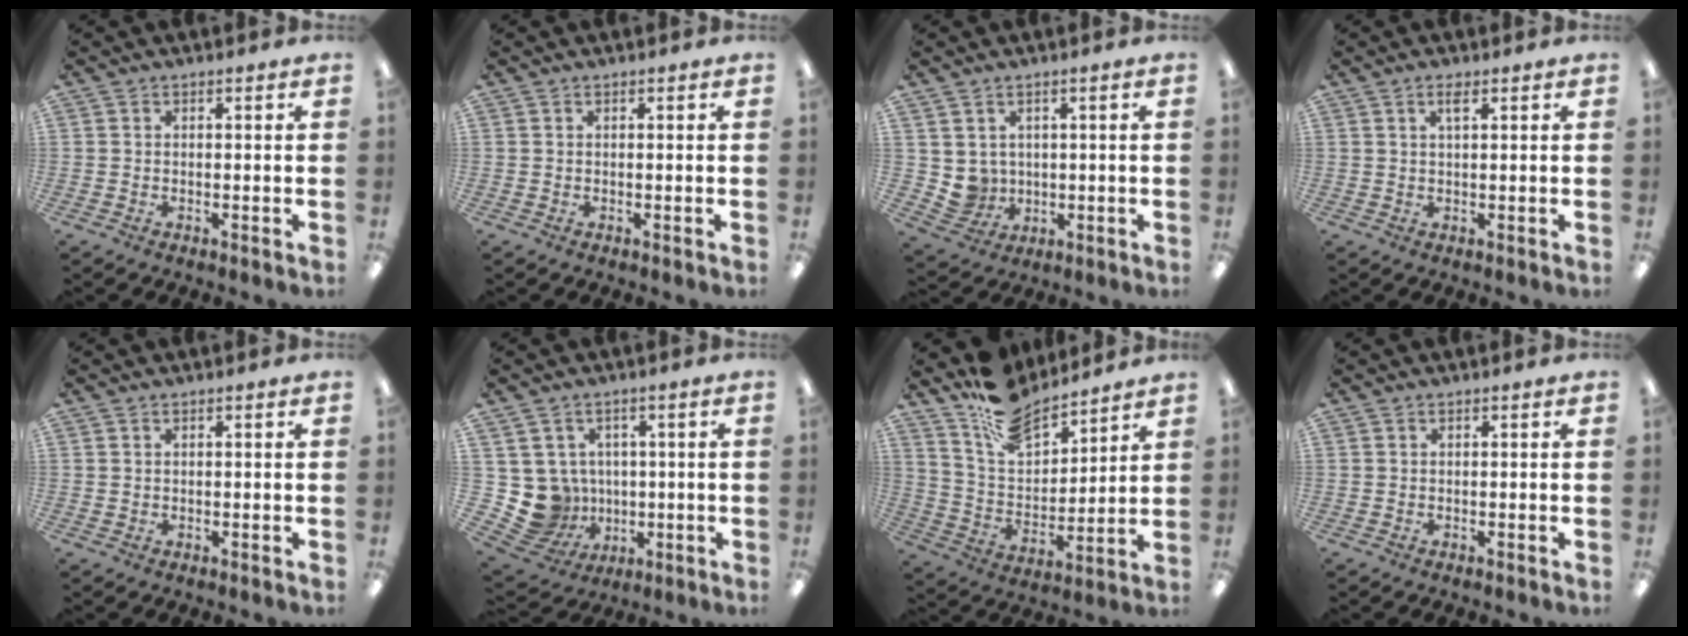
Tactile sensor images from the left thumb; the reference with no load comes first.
{"total": 0.0}
{"total": 4.8, "force": [2.2, 4.2, 0.6], "torque": [-0.027, -0.009, 0.044]}
{"total": 2.2, "force": [1.3, 0.6, 1.7], "torque": [-0.031, 0.001, 0.020]}
{"total": 0.6, "force": [0.4, 0.3, 0.2], "torque": [-0.004, 0.002, 0.008]}
{"total": 8.9, "force": [0.2, 8.7, 2.0], "torque": [-0.082, -0.013, 0.013]}
{"total": 15.2, "force": [12.4, 6.6, 5.8], "torque": [-0.128, -0.072, 0.232]}
{"total": 0.0}